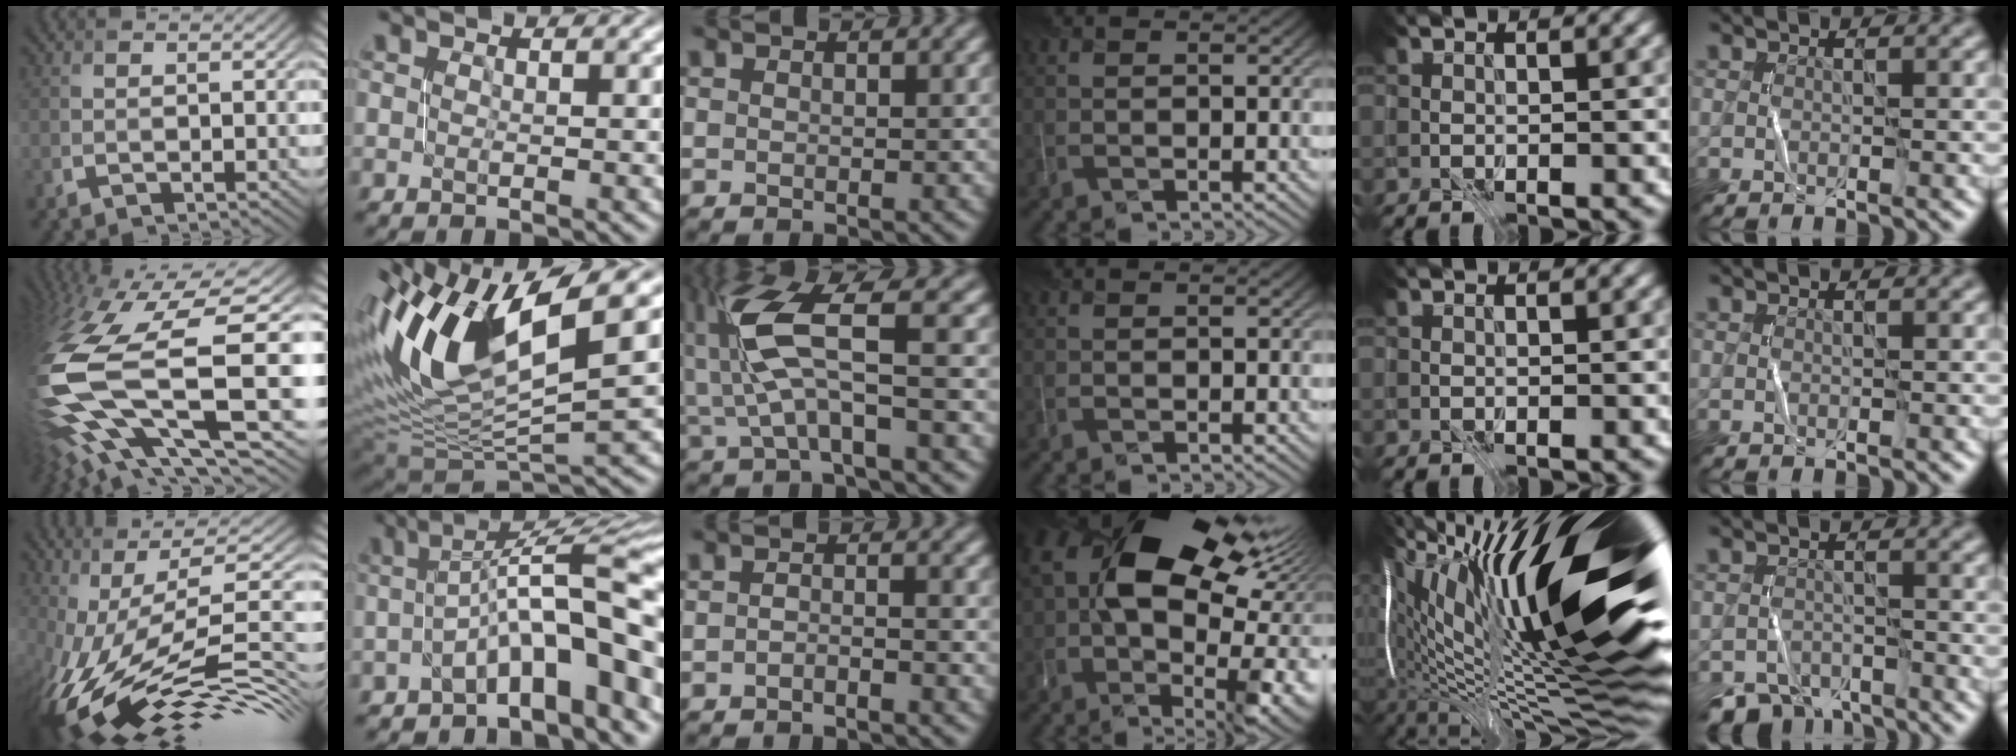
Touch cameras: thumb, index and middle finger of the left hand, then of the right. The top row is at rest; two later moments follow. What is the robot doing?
{"motion": "close", "object": "stapler"}